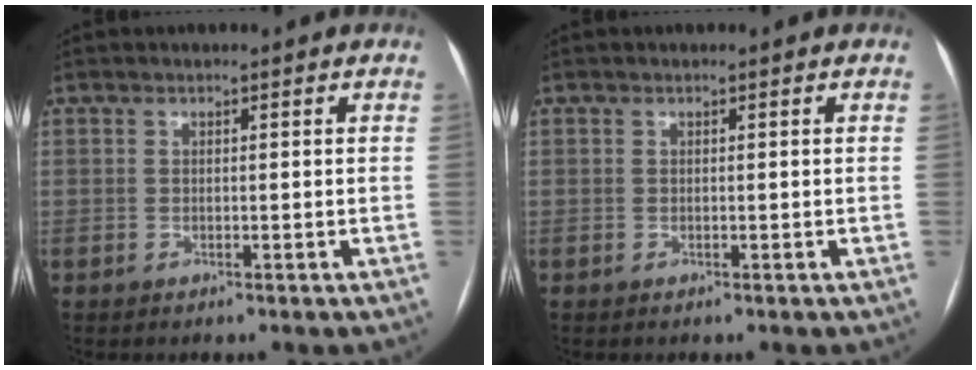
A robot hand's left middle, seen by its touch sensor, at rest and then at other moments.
{"total": 0.0}